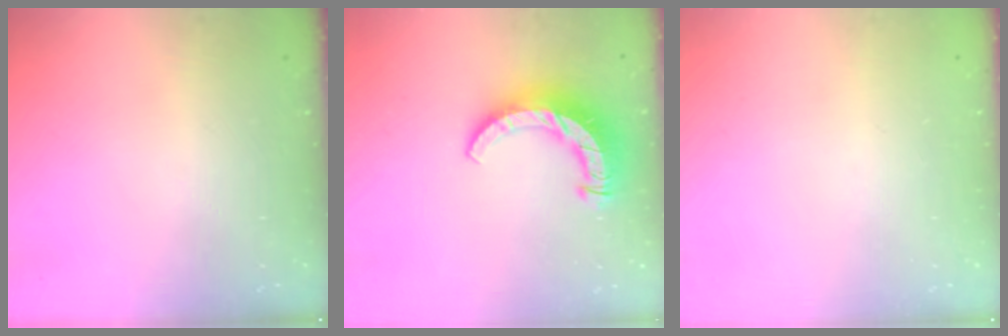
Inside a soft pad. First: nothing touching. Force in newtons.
{"total": 10.5, "press": 10.5, "slide": 1.2}
{"total": 0.0}